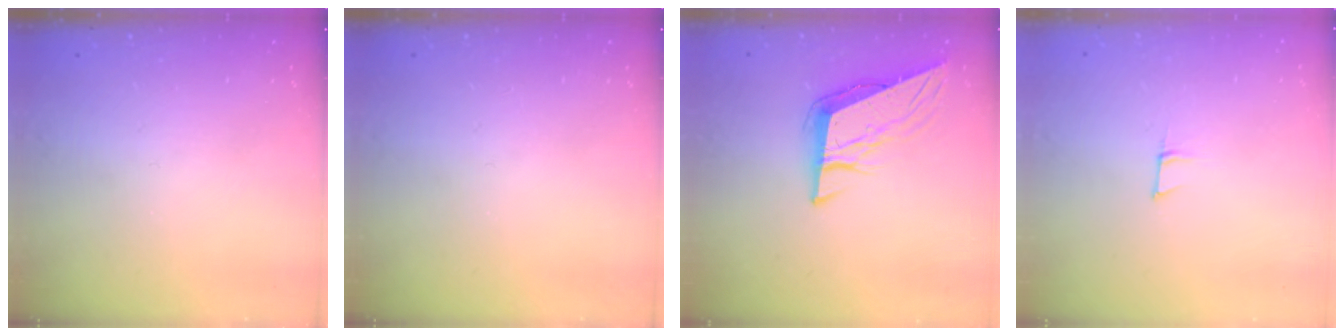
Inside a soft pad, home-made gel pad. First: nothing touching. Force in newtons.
{"total": 0.0}
{"total": 11.0, "press": 10.5, "slide": 3.0}
{"total": 5.5, "press": 5.4, "slide": 0.8}